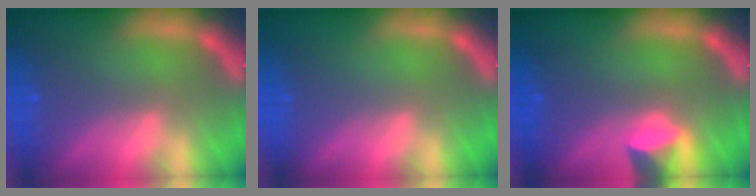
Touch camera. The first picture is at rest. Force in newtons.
{"total": 0.0}
{"total": 2.4}